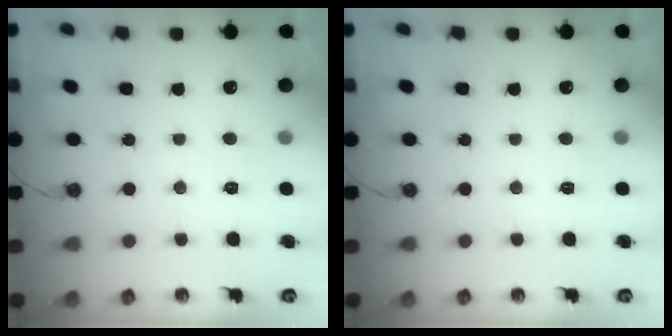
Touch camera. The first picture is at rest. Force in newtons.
{"total": 0.0}